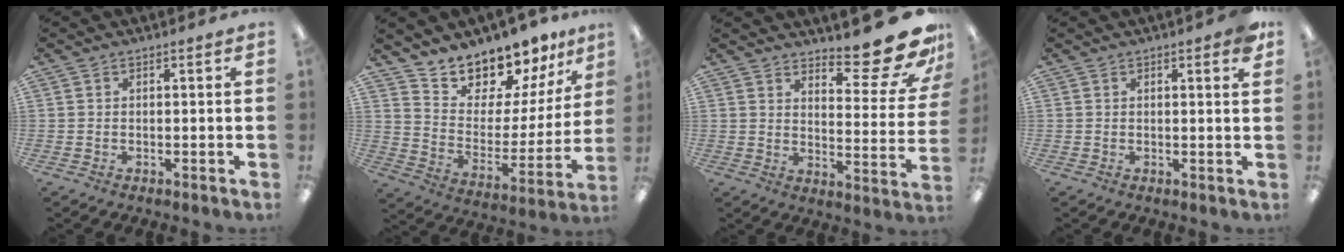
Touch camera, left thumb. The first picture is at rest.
{"total": 13.0, "force": [12.5, 3.6, 0.1], "torque": [-0.025, -0.135, 0.228]}
{"total": 15.2, "force": [12.0, 4.0, 8.5], "torque": [-0.103, -0.103, 0.196]}
{"total": 2.7, "force": [1.8, 0.3, 1.9], "torque": [-0.027, -0.005, 0.027]}